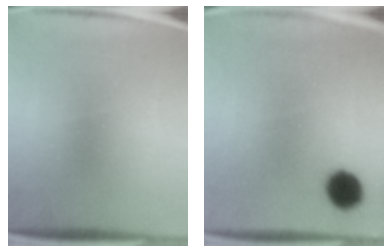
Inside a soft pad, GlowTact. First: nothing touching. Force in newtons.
{"total": 6.9}